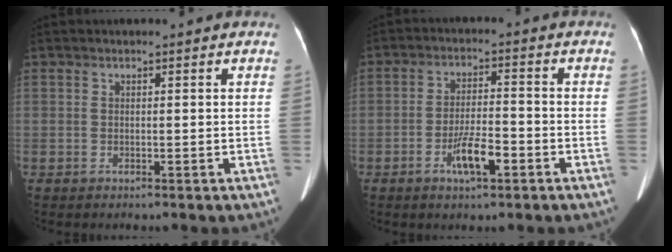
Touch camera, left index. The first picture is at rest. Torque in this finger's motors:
{"motor_torque": [1.07, 0.70, 0.55, 0.13]}